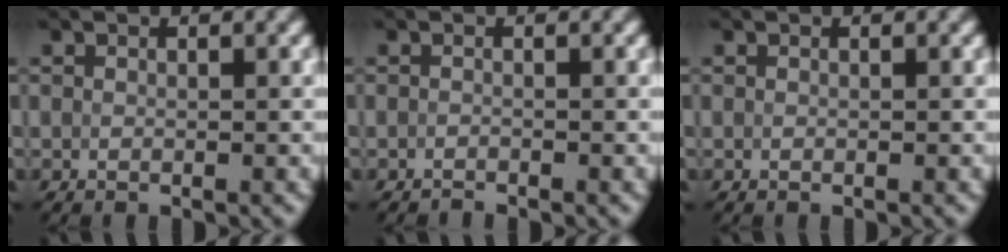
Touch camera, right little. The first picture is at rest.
{"total": 0.5, "force": [-0.5, -0.1, 0.0], "torque": [0.001, 0.002, -0.010]}
{"total": 0.0}